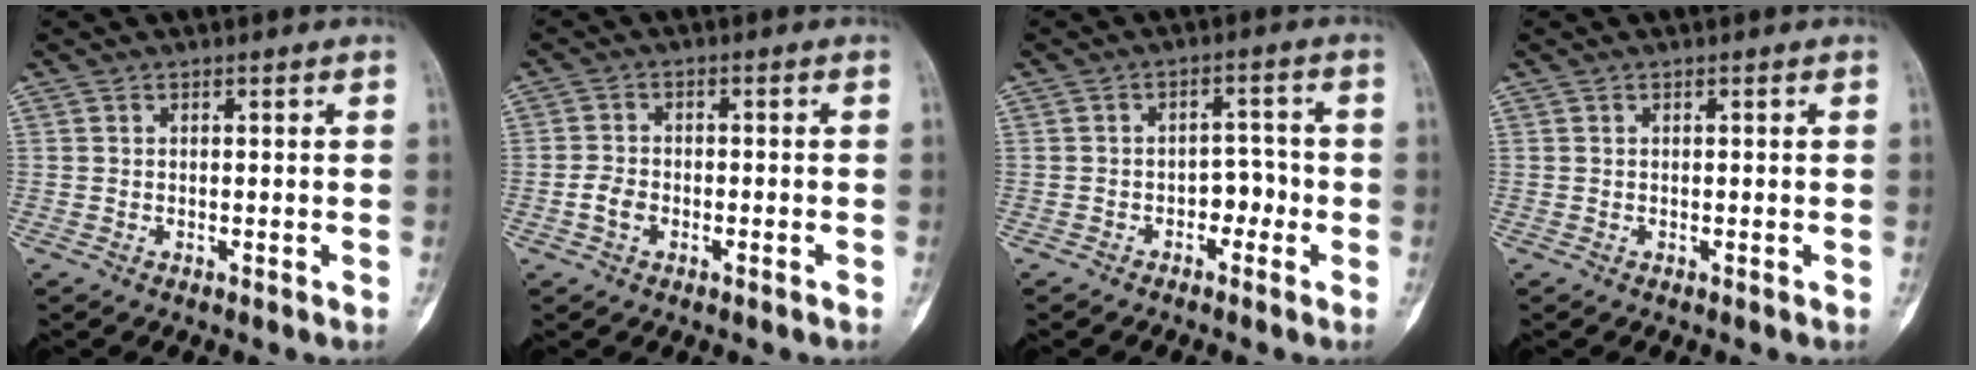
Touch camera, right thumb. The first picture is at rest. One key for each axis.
{"total": 3.2, "fx": -1.3, "fy": 2.0, "fz": 2.0, "tx": -0.038, "ty": 0.012, "tz": -0.028}
{"total": 4.2, "fx": -1.7, "fy": 2.9, "fz": 2.5, "tx": -0.015, "ty": 0.024, "tz": -0.032}
{"total": 0.0}